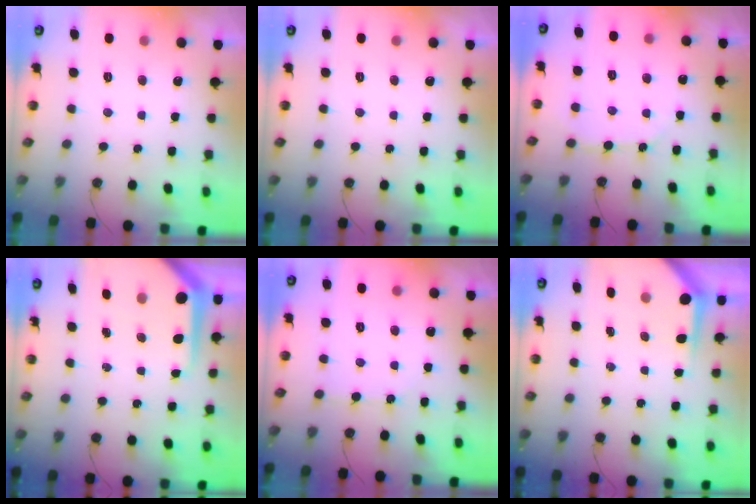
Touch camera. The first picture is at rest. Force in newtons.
{"total": 0.0}
{"total": 6.2, "press": 6.2, "slide": 0.5}
{"total": 7.8, "press": 7.8, "slide": 0.2}
{"total": 2.6, "press": 2.6, "slide": 0.4}
{"total": 3.8, "press": 3.8, "slide": 0.4}